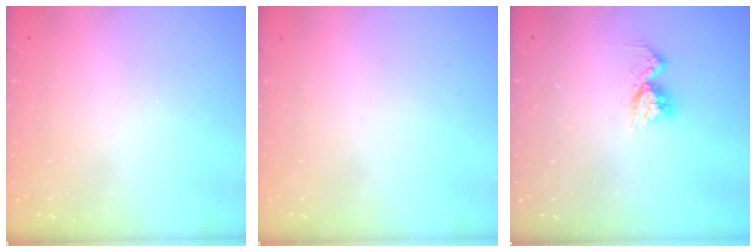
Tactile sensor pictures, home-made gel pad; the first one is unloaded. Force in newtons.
{"total": 0.0}
{"total": 8.1, "press": 8.1, "slide": 0.8}